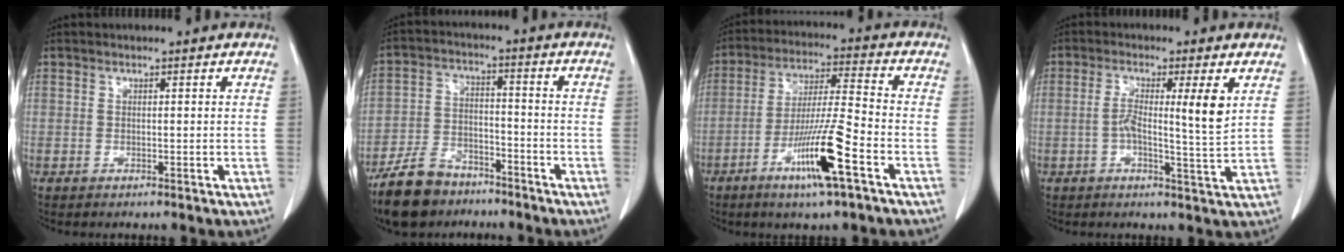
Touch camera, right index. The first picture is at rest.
{"total": 10.3, "force": [-8.1, 5.0, 4.0], "torque": [-0.091, -0.005, -0.145]}
{"total": 12.3, "force": [-5.9, -0.1, 10.8], "torque": [-0.208, -0.015, -0.108]}
{"total": 6.1, "force": [0.9, -0.4, 6.0], "torque": [-0.107, 0.003, 0.017]}